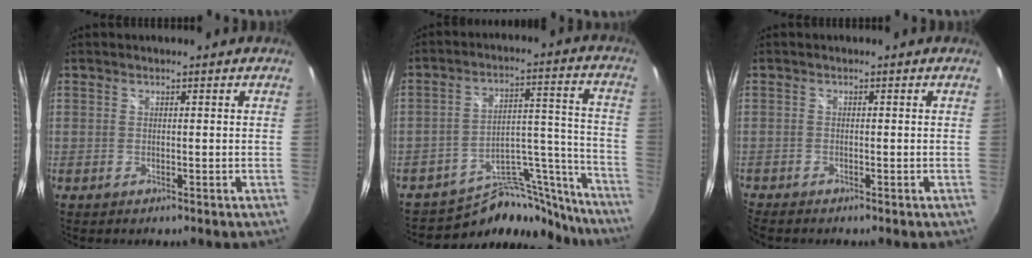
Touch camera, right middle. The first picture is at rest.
{"total": 17.5, "force": [-16.6, 4.8, 2.9], "torque": [-0.028, 0.060, -0.247]}
{"total": 2.1, "force": [-2.1, 0.4, 0.3], "torque": [-0.017, -0.013, -0.045]}